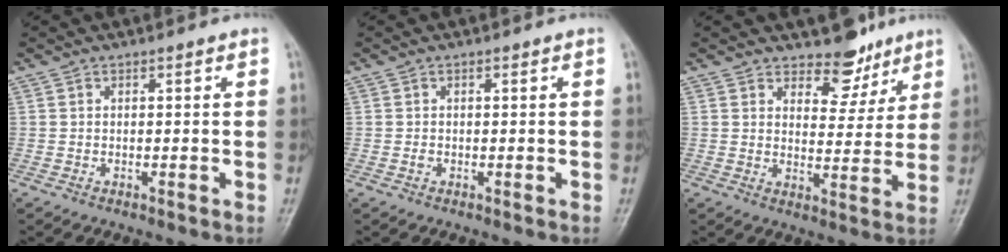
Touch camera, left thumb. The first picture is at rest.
{"total": 0.6, "force": [-0.1, 0.4, 0.4], "torque": [-0.005, 0.000, 0.000]}
{"total": 7.1, "force": [5.6, 3.8, 2.0], "torque": [0.007, -0.042, 0.088]}